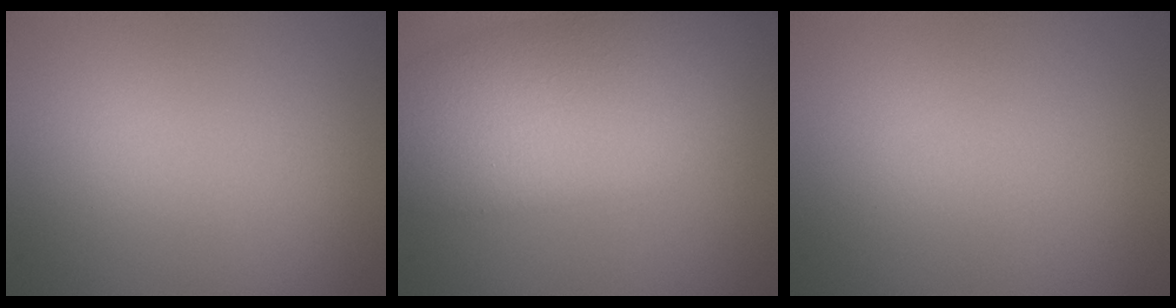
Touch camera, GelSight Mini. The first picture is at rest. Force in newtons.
{"total": 9.6, "press": 9.6, "slide": 0.5}
{"total": 0.0}